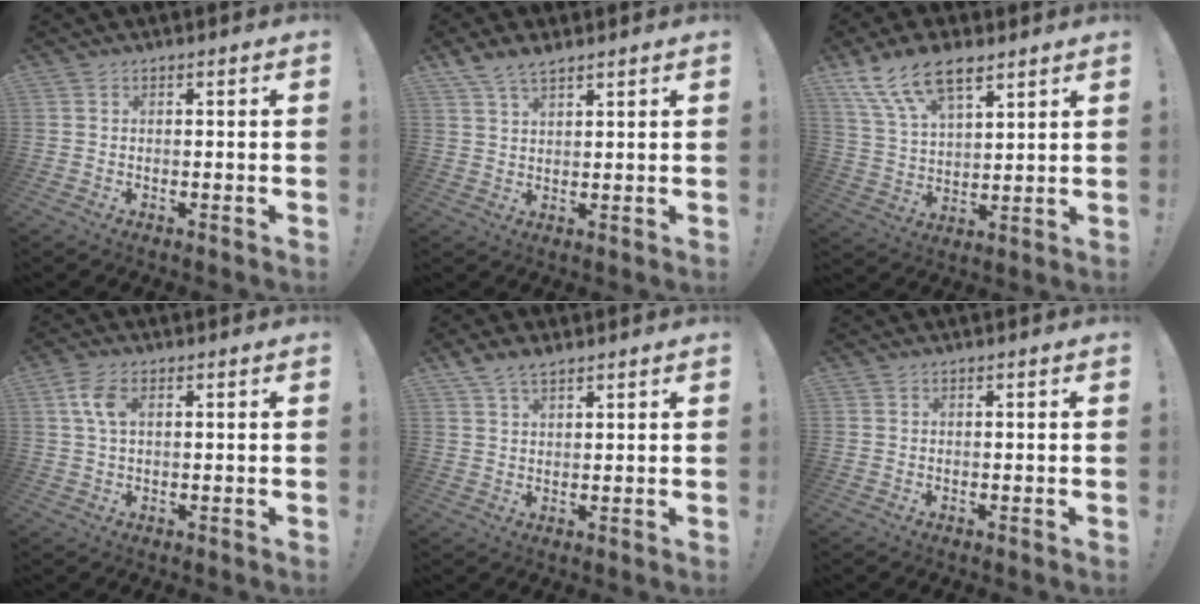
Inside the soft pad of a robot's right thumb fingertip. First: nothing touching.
{"total": 5.0, "force": [3.9, 1.7, 2.7], "torque": [-0.049, -0.019, 0.074]}
{"total": 14.4, "force": [9.6, 6.8, 8.3], "torque": [-0.154, -0.043, 0.177]}
{"total": 5.6, "force": [1.6, 3.0, 4.5], "torque": [-0.100, 0.008, 0.029]}
{"total": 4.6, "force": [3.4, 1.9, 2.5], "torque": [-0.043, -0.014, 0.065]}
{"total": 0.0}